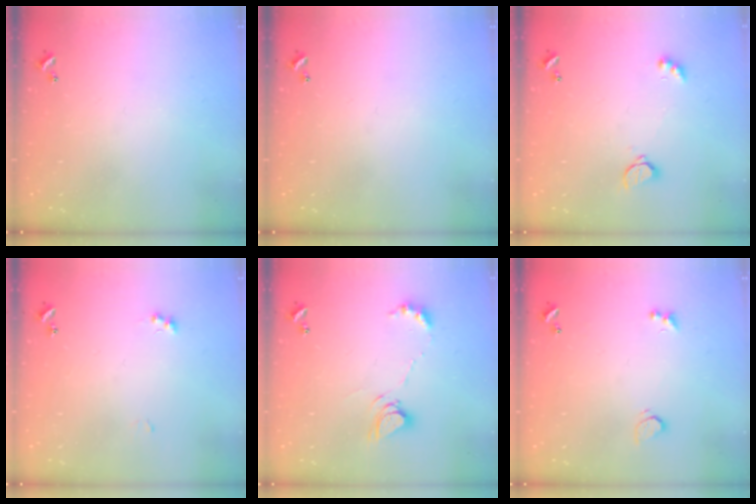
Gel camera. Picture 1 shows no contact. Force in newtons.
{"total": 0.0}
{"total": 2.2, "press": 2.1, "slide": 0.6}
{"total": 3.9, "press": 3.9, "slide": 0.7}
{"total": 9.6, "press": 9.5, "slide": 1.2}
{"total": 2.0, "press": 1.7, "slide": 1.0}